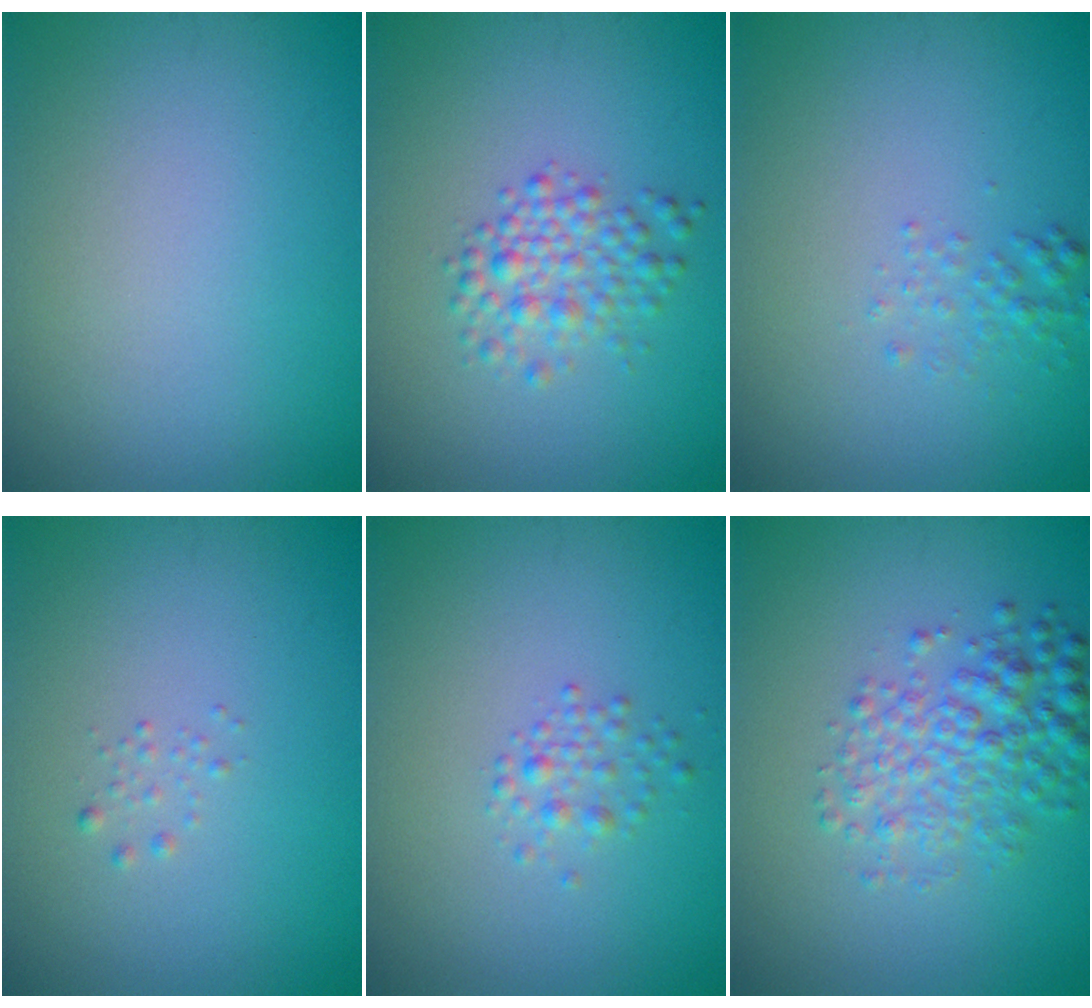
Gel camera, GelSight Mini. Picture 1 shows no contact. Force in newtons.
{"total": 2.9, "press": 2.9, "slide": 0.0}
{"total": 1.3, "press": 1.3, "slide": 0.1}
{"total": 0.6, "press": 0.6, "slide": 0.0}
{"total": 1.4, "press": 1.4, "slide": 0.1}
{"total": 4.2, "press": 4.2, "slide": 0.1}